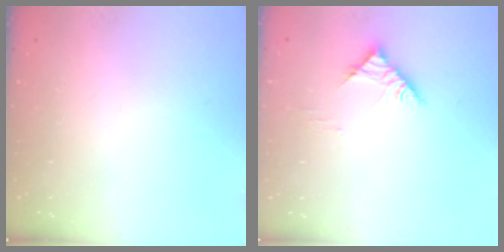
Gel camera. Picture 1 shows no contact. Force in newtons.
{"total": 5.3, "press": 5.3, "slide": 0.2}